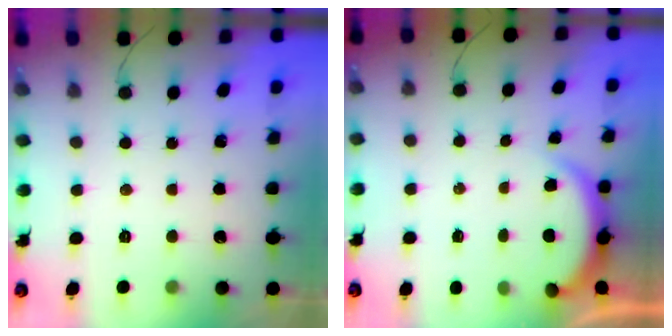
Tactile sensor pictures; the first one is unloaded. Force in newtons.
{"total": 2.8, "press": 2.8, "slide": 0.6}